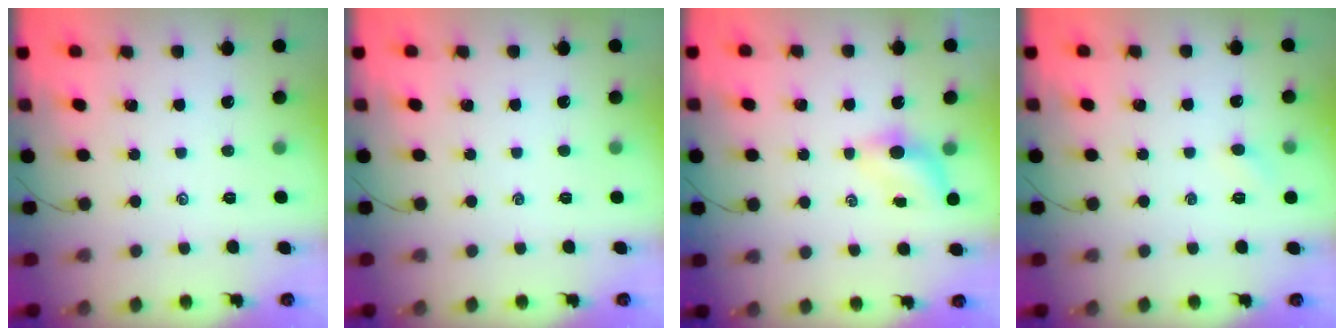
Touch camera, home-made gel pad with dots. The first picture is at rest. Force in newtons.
{"total": 0.0}
{"total": 4.0, "press": 3.9, "slide": 1.0}
{"total": 2.5, "press": 2.4, "slide": 0.7}